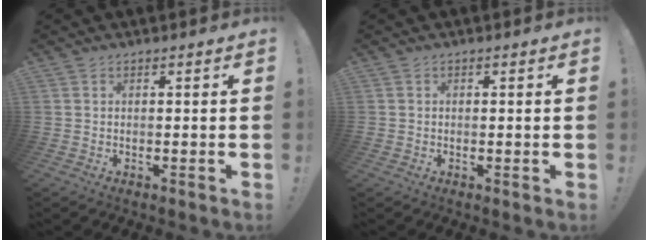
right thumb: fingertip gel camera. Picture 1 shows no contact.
{"total": 0.8, "force": [-0.3, 0.7, 0.3], "torque": [-0.007, 0.004, -0.004]}